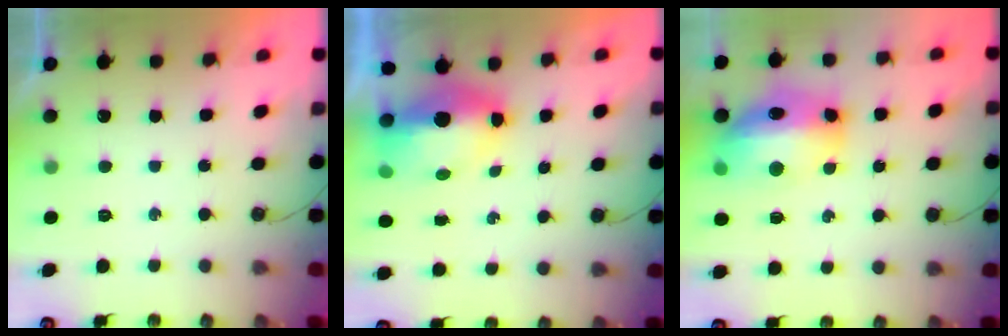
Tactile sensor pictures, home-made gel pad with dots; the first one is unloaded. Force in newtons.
{"total": 7.7, "press": 7.6, "slide": 1.4}
{"total": 16.4, "press": 16.3, "slide": 1.3}